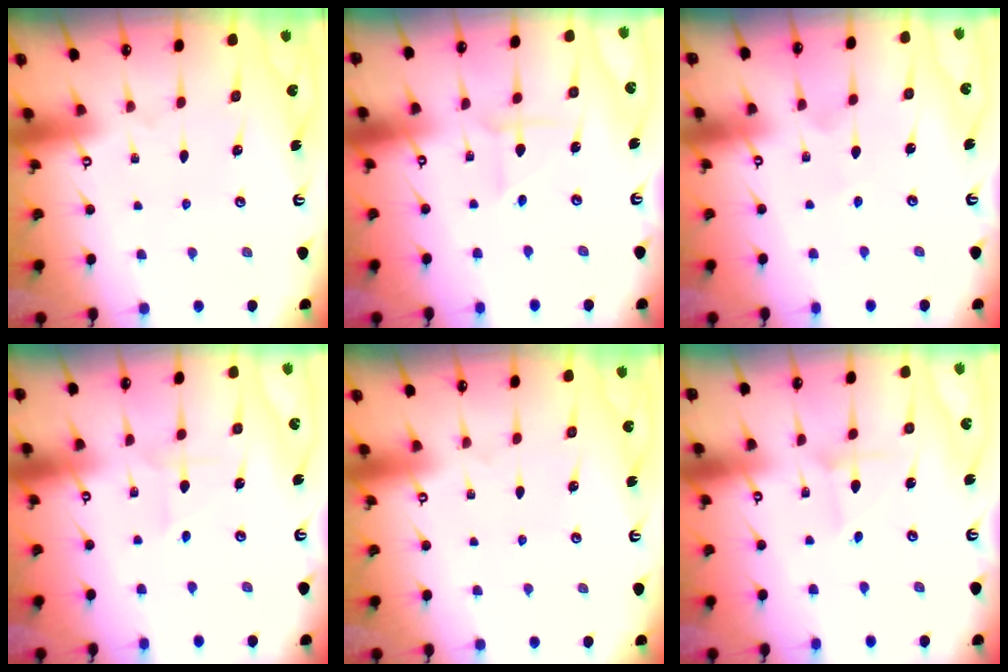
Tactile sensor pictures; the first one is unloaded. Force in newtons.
{"total": 2.6, "press": 2.6, "slide": 0.2}
{"total": 2.7, "press": 2.7, "slide": 0.3}
{"total": 1.9, "press": 1.9, "slide": 0.2}
{"total": 0.0}
{"total": 2.1, "press": 2.1, "slide": 0.2}